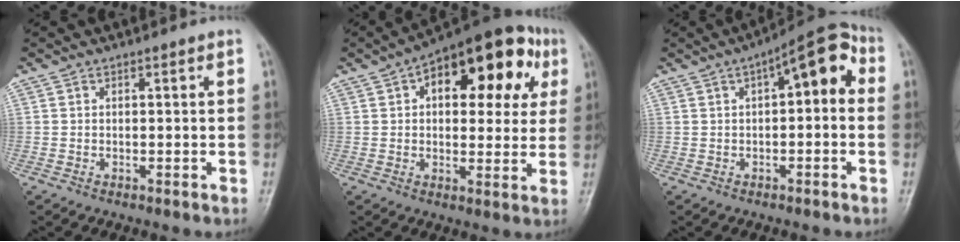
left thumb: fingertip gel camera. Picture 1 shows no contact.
{"total": 20.7, "force": [6.9, 10.7, 16.3], "torque": [-0.176, 0.018, 0.086]}
{"total": 9.7, "force": [1.8, 4.2, 8.6], "torque": [-0.095, 0.036, 0.012]}